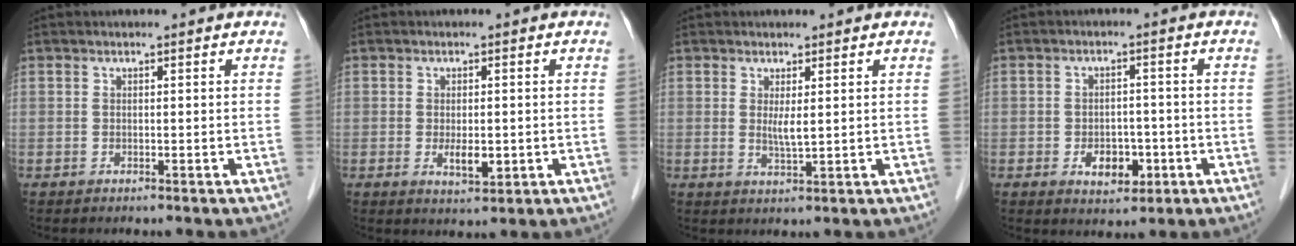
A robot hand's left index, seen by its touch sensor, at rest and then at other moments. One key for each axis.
{"total": 3.5, "fx": -0.6, "fy": 1.4, "fz": 3.1, "tx": -0.055, "ty": -0.005, "tz": -0.004}
{"total": 2.3, "fx": 0.6, "fy": 0.2, "fz": 2.2, "tx": -0.046, "ty": -0.008, "tz": 0.014}
{"total": 4.9, "fx": -1.8, "fy": 3.2, "fz": 3.3, "tx": -0.050, "ty": 0.005, "tz": -0.019}